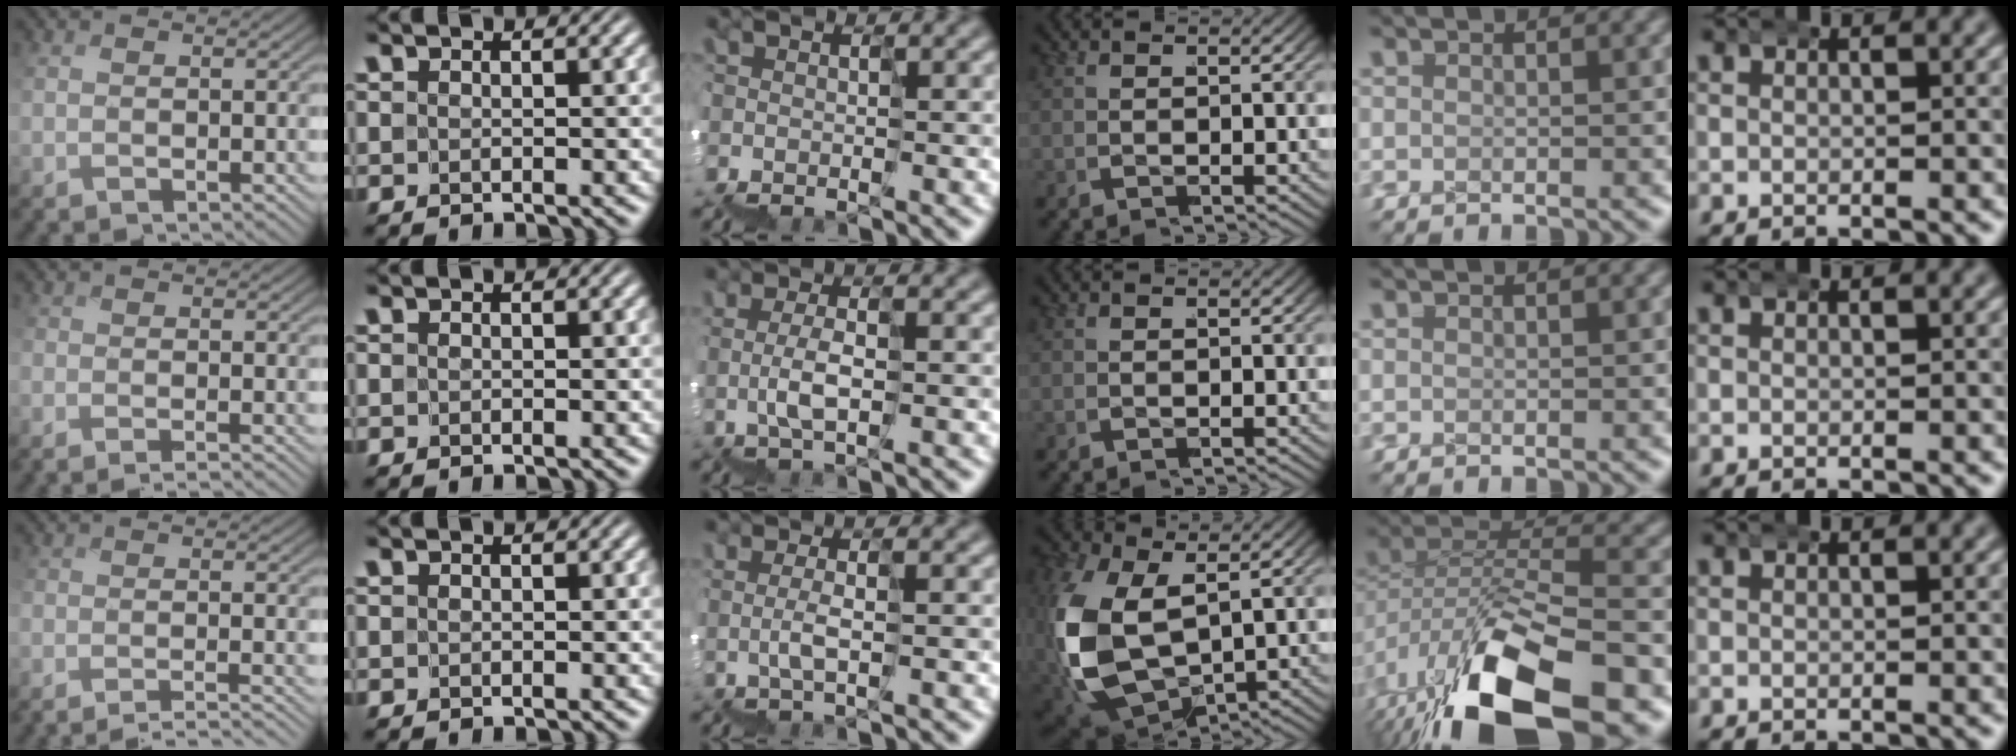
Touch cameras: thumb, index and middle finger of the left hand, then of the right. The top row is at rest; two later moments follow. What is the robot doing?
{"motion": "wrap", "object": "ethernet cable"}